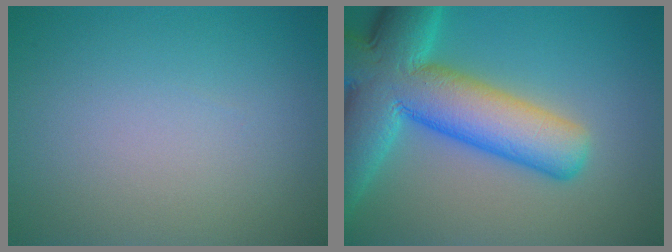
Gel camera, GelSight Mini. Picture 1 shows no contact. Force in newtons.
{"total": 12.4, "press": 12.4, "slide": 0.5}